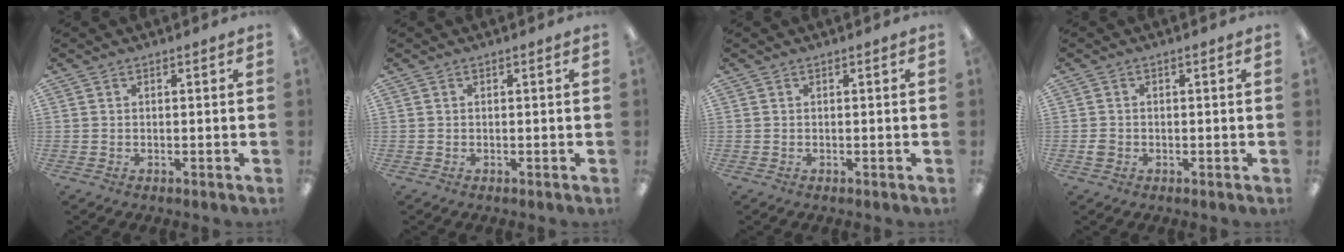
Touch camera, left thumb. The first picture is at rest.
{"total": 0.0}
{"total": 0.0}
{"total": 1.6, "force": [-0.4, 1.4, 0.8], "torque": [-0.014, 0.004, -0.009]}